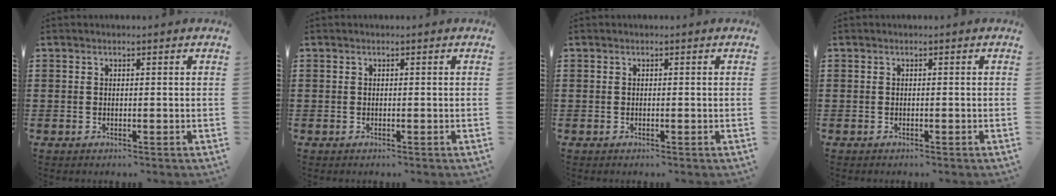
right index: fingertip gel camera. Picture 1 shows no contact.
{"total": 0.0}
{"total": 0.0}
{"total": 0.0}